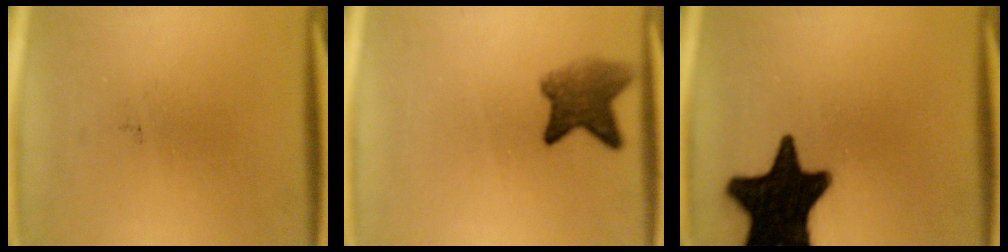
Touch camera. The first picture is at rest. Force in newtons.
{"total": 5.8}
{"total": 19.2}